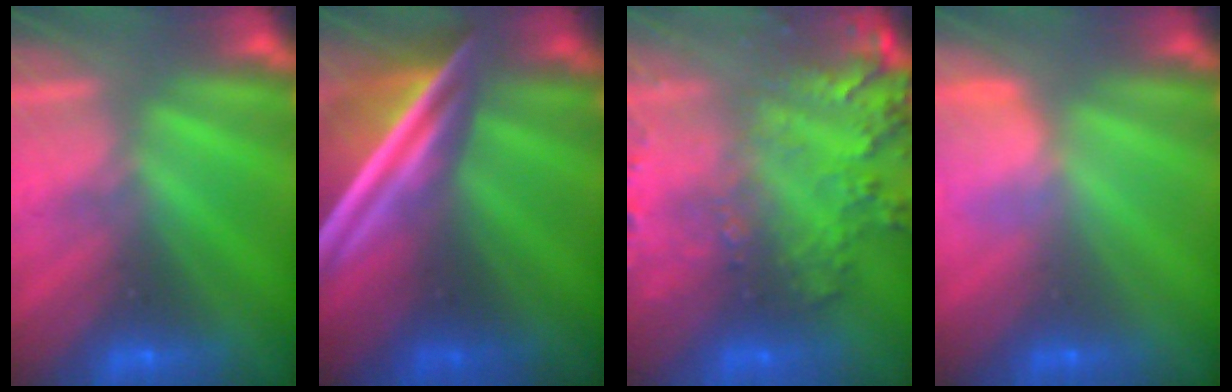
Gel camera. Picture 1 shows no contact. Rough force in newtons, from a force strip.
{"total": 7.7}
{"total": 7.5}
{"total": 2.9}